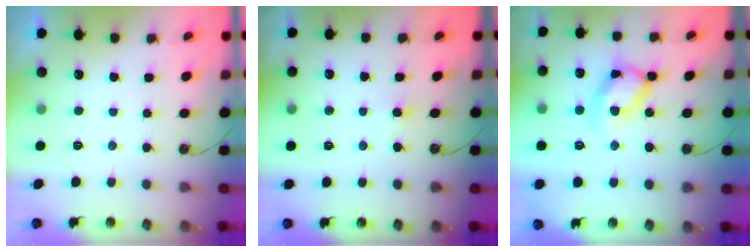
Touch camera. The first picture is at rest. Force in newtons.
{"total": 3.9, "press": 3.9, "slide": 0.5}
{"total": 14.5, "press": 14.5, "slide": 1.2}